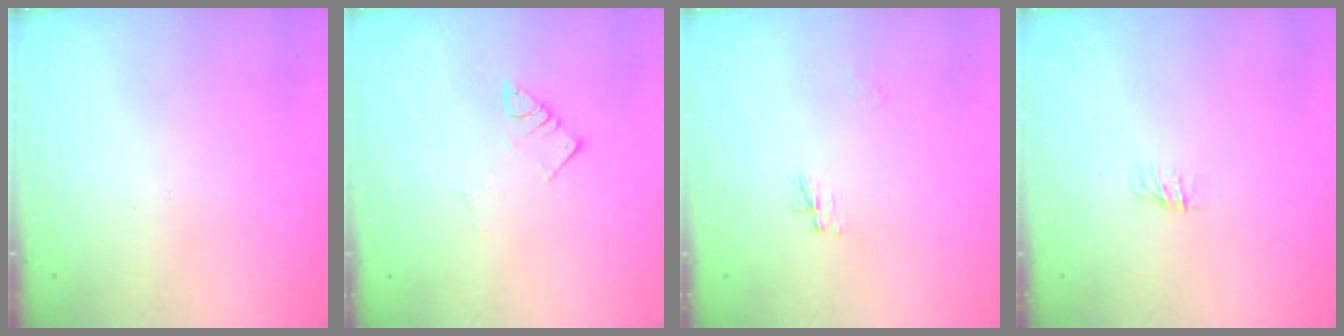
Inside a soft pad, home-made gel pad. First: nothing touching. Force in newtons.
{"total": 3.6, "press": 3.6, "slide": 0.3}
{"total": 3.0, "press": 3.0, "slide": 0.4}
{"total": 0.0}